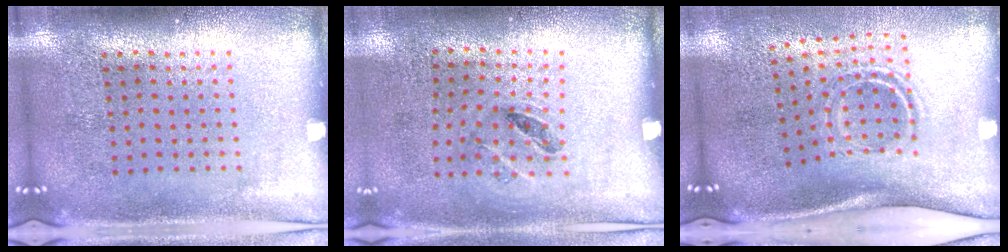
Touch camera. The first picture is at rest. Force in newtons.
{"total": 1.3, "press": 0.8, "slide": 1.1}
{"total": 2.0, "press": 1.2, "slide": 1.6}